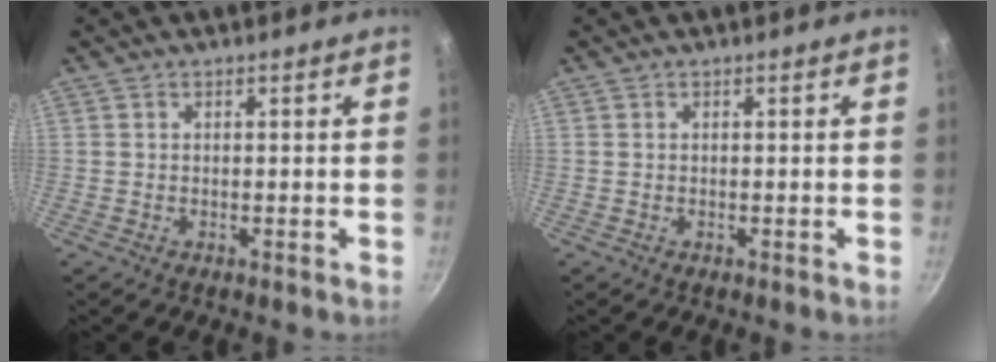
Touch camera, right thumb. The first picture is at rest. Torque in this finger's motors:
{"motor_torque": [-0.36, 0.40, 0.22, -0.34, -0.01]}